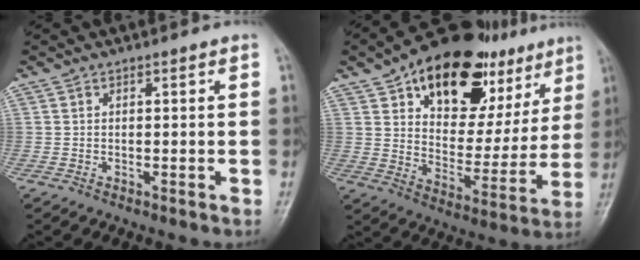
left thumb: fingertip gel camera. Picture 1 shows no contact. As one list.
[{"total": 25.8, "force": [14.5, 14.5, 15.7], "torque": [-0.178, -0.026, 0.225]}]